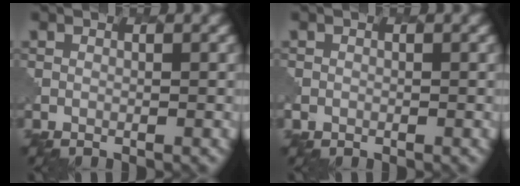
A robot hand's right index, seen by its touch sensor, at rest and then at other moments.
{"total": 0.7, "force": [-0.2, 0.6, -0.1], "torque": [-0.001, -0.003, -0.004]}